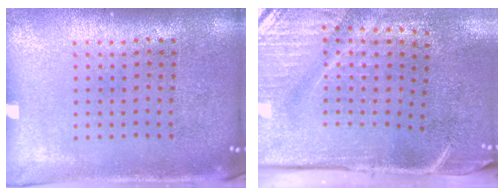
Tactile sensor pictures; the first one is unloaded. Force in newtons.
{"total": 5.0, "press": 4.1, "slide": 2.8}